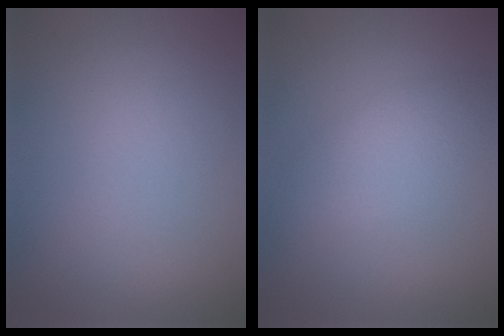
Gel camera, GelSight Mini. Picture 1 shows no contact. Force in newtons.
{"total": 3.2, "press": 3.2, "slide": 0.1}